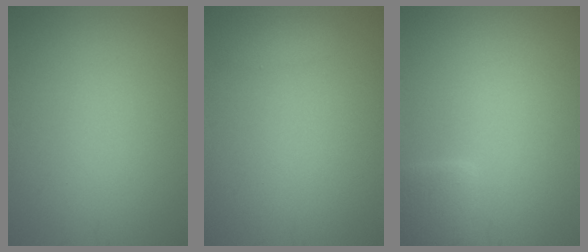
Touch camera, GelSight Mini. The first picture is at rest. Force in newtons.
{"total": 0.8, "press": 0.8, "slide": 0.0}
{"total": 2.4, "press": 2.4, "slide": 0.3}